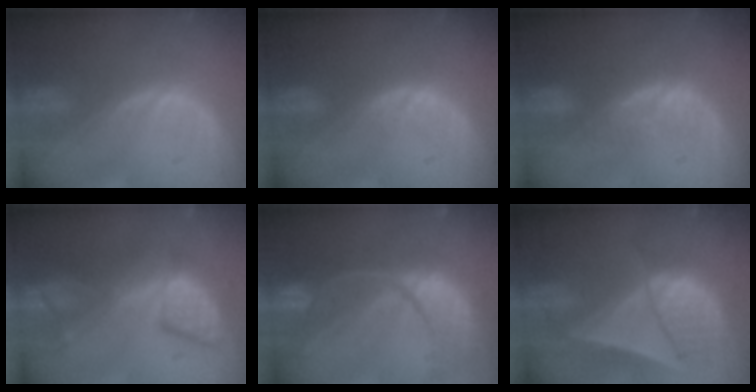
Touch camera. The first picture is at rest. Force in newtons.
{"total": 1.0, "press": 1.0, "slide": 0.2}
{"total": 4.1, "press": 3.7, "slide": 1.8}
{"total": 9.1, "press": 9.0, "slide": 1.2}
{"total": 13.8, "press": 11.0, "slide": 8.5}
{"total": 8.9, "press": 7.9, "slide": 4.2}